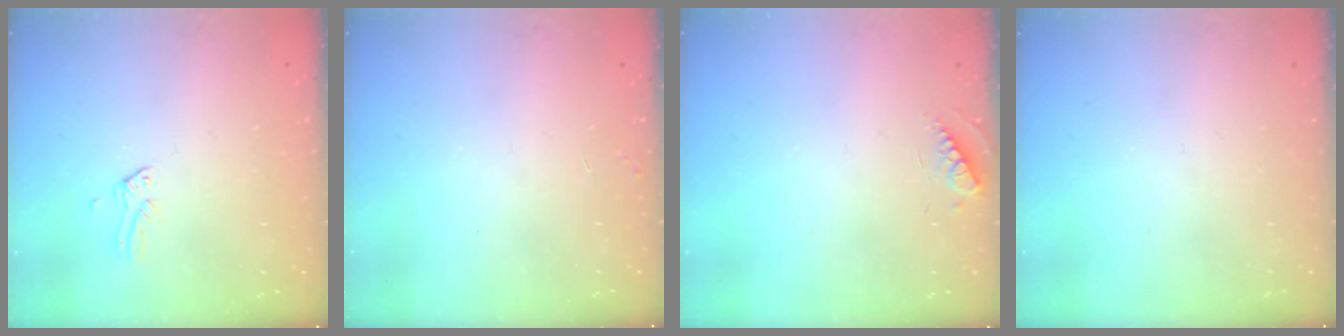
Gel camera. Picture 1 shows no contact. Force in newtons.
{"total": 2.9, "press": 2.9, "slide": 0.4}
{"total": 5.2, "press": 5.2, "slide": 0.5}
{"total": 0.0}